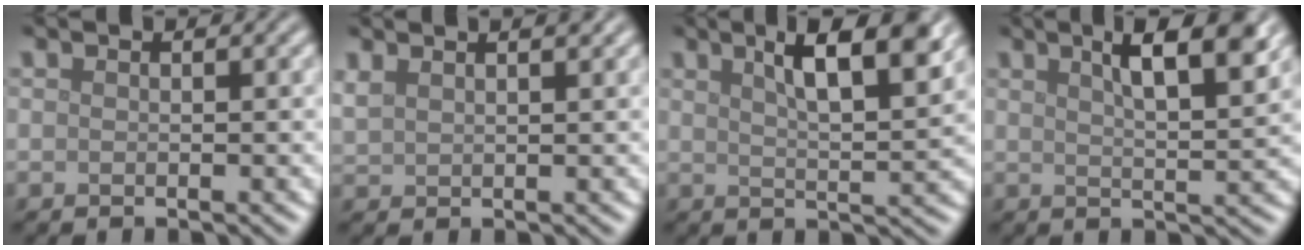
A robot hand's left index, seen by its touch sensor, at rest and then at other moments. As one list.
[{"total": 2.6, "force": [1.9, 0.9, 1.5], "torque": [-0.033, 0.008, 0.034]}, {"total": 7.0, "force": [3.7, 1.8, 5.7], "torque": [-0.077, 0.011, 0.055]}, {"total": 6.2, "force": [3.2, 1.6, 5.0], "torque": [-0.062, 0.012, 0.044]}]